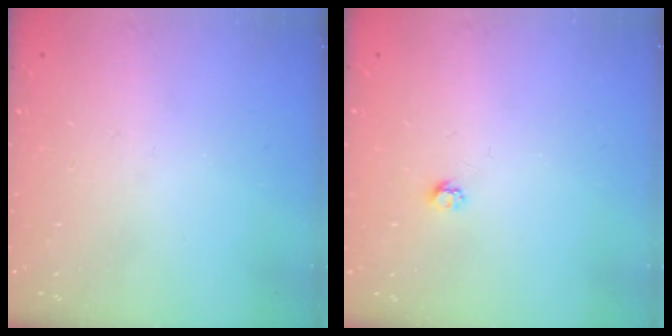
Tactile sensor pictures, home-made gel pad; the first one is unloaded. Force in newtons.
{"total": 2.7, "press": 2.7, "slide": 0.4}